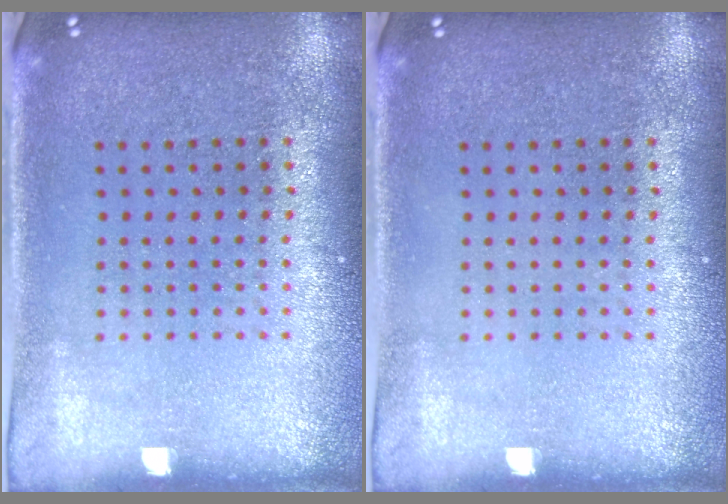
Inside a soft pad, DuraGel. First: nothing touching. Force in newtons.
{"total": 0.0}